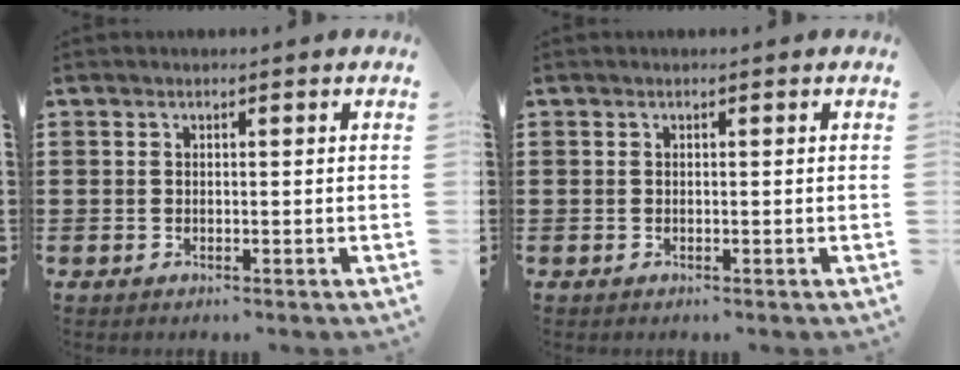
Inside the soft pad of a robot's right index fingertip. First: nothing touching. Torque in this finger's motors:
{"motor_torque": [0.56, 1.58, 0.00, 0.00]}